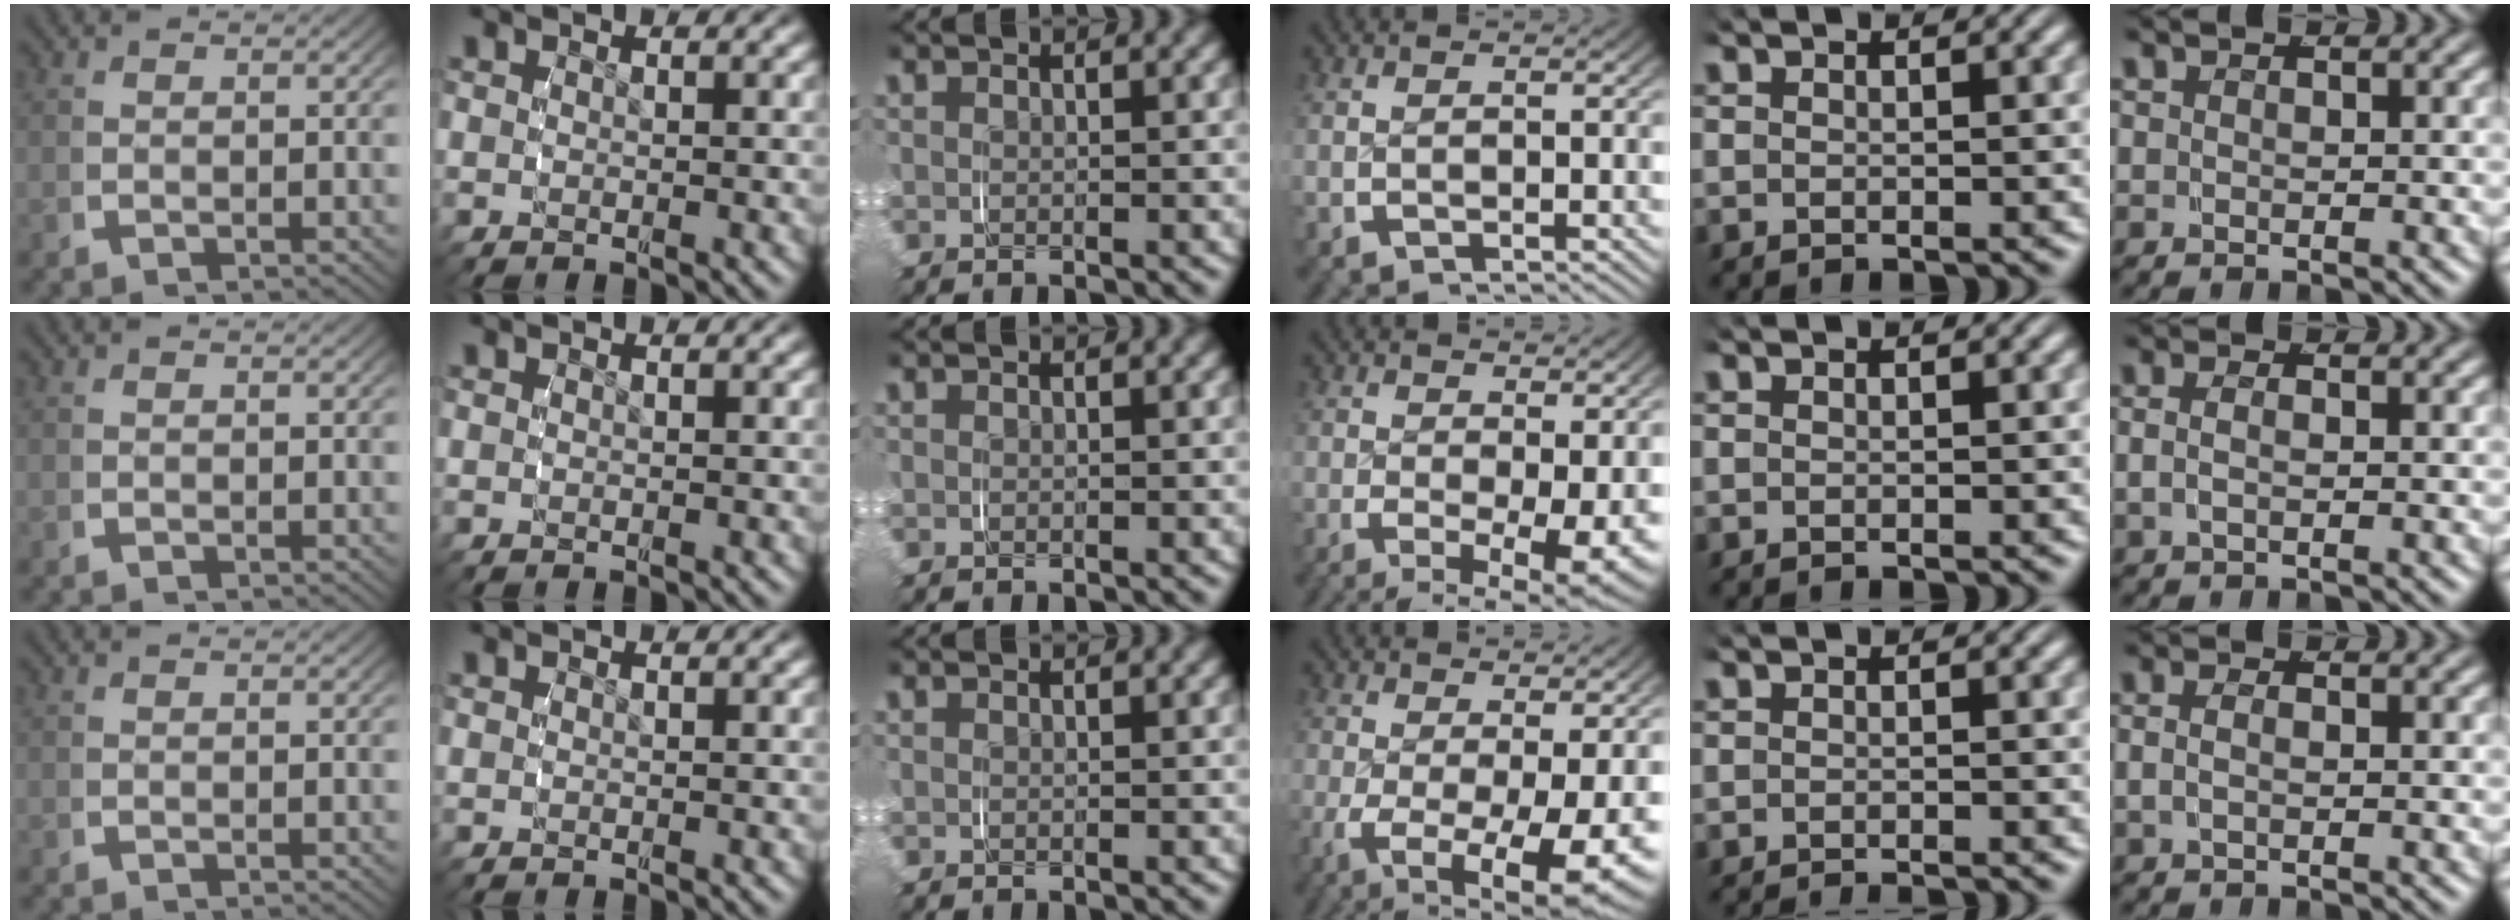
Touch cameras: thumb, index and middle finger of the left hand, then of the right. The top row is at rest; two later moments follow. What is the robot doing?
{"motion": "grasp_and_lifting", "object": "shoes"}